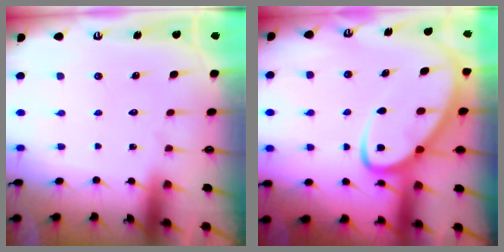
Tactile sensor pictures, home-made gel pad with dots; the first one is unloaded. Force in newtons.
{"total": 8.4, "press": 8.4, "slide": 0.9}